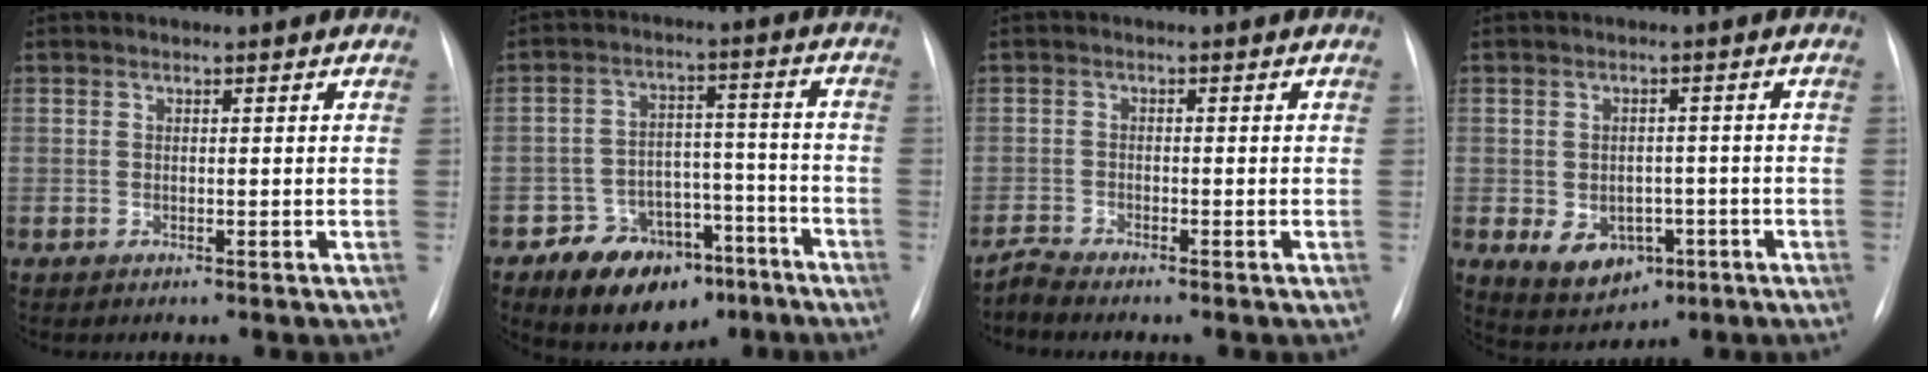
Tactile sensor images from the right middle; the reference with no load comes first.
{"total": 11.7, "force": [-7.2, 7.4, 5.4], "torque": [-0.076, 0.029, -0.102]}
{"total": 1.8, "force": [-1.7, -0.6, 0.0], "torque": [-0.002, -0.009, -0.038]}
{"total": 6.8, "force": [-2.4, 5.1, 3.9], "torque": [-0.065, 0.008, -0.021]}